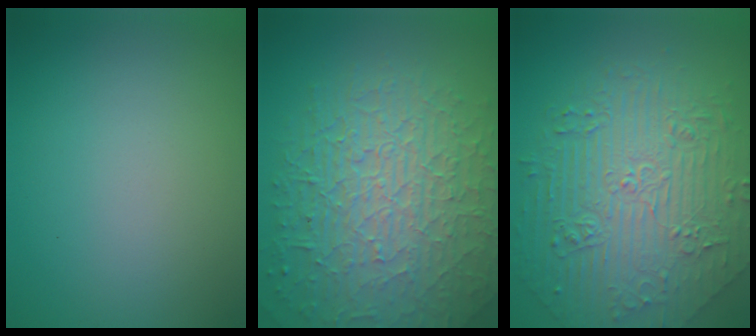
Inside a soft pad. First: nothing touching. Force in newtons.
{"total": 10.2, "press": 6.7, "slide": 7.8}
{"total": 6.9, "press": 6.0, "slide": 3.5}